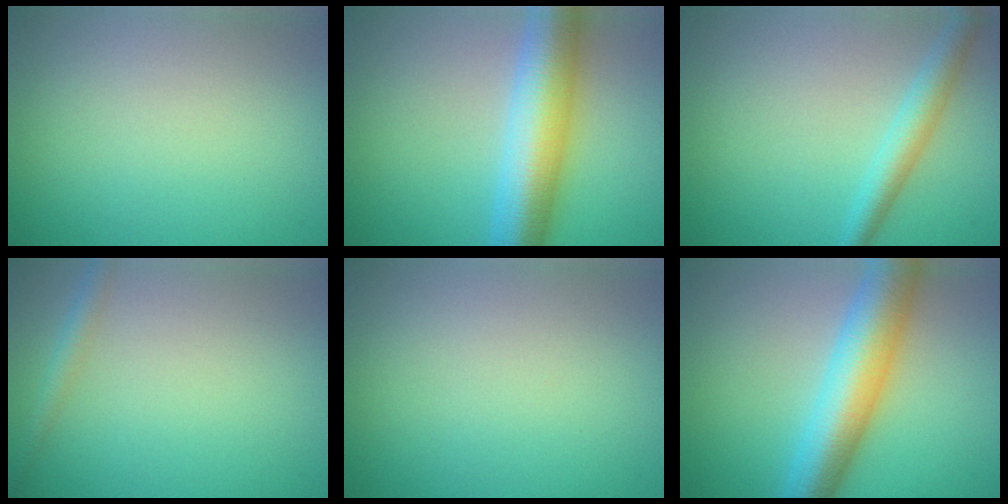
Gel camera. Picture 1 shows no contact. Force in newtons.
{"total": 8.5, "press": 8.5, "slide": 0.1}
{"total": 2.8, "press": 2.8, "slide": 0.1}
{"total": 1.6, "press": 1.6, "slide": 0.1}
{"total": 0.0}
{"total": 8.1, "press": 8.1, "slide": 0.1}